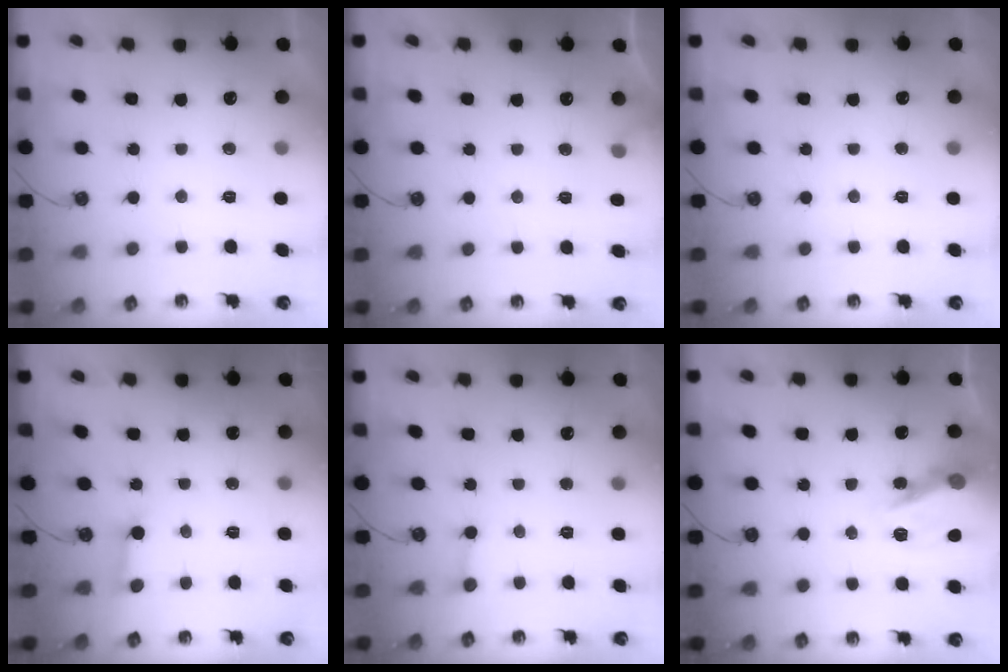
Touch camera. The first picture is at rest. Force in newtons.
{"total": 4.0, "press": 4.0, "slide": 0.3}
{"total": 3.7, "press": 3.7, "slide": 0.3}
{"total": 3.0, "press": 3.0, "slide": 0.4}
{"total": 3.0, "press": 3.0, "slide": 0.2}
{"total": 16.2, "press": 16.2, "slide": 0.3}